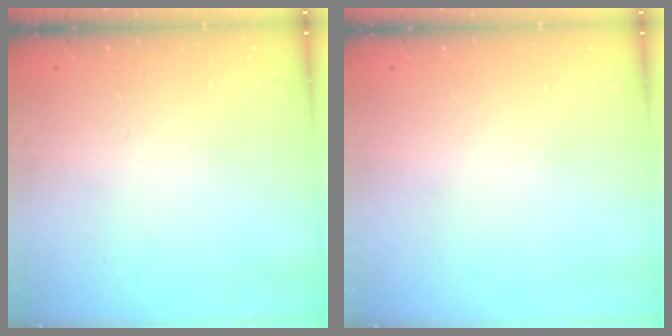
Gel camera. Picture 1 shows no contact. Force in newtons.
{"total": 0.0}